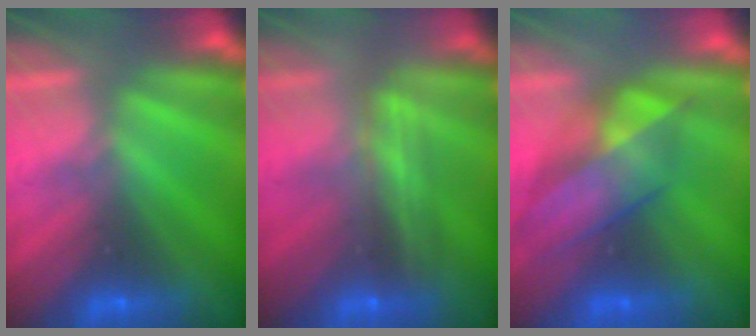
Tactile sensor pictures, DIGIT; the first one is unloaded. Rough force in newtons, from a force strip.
{"total": 2.4}
{"total": 3.9}